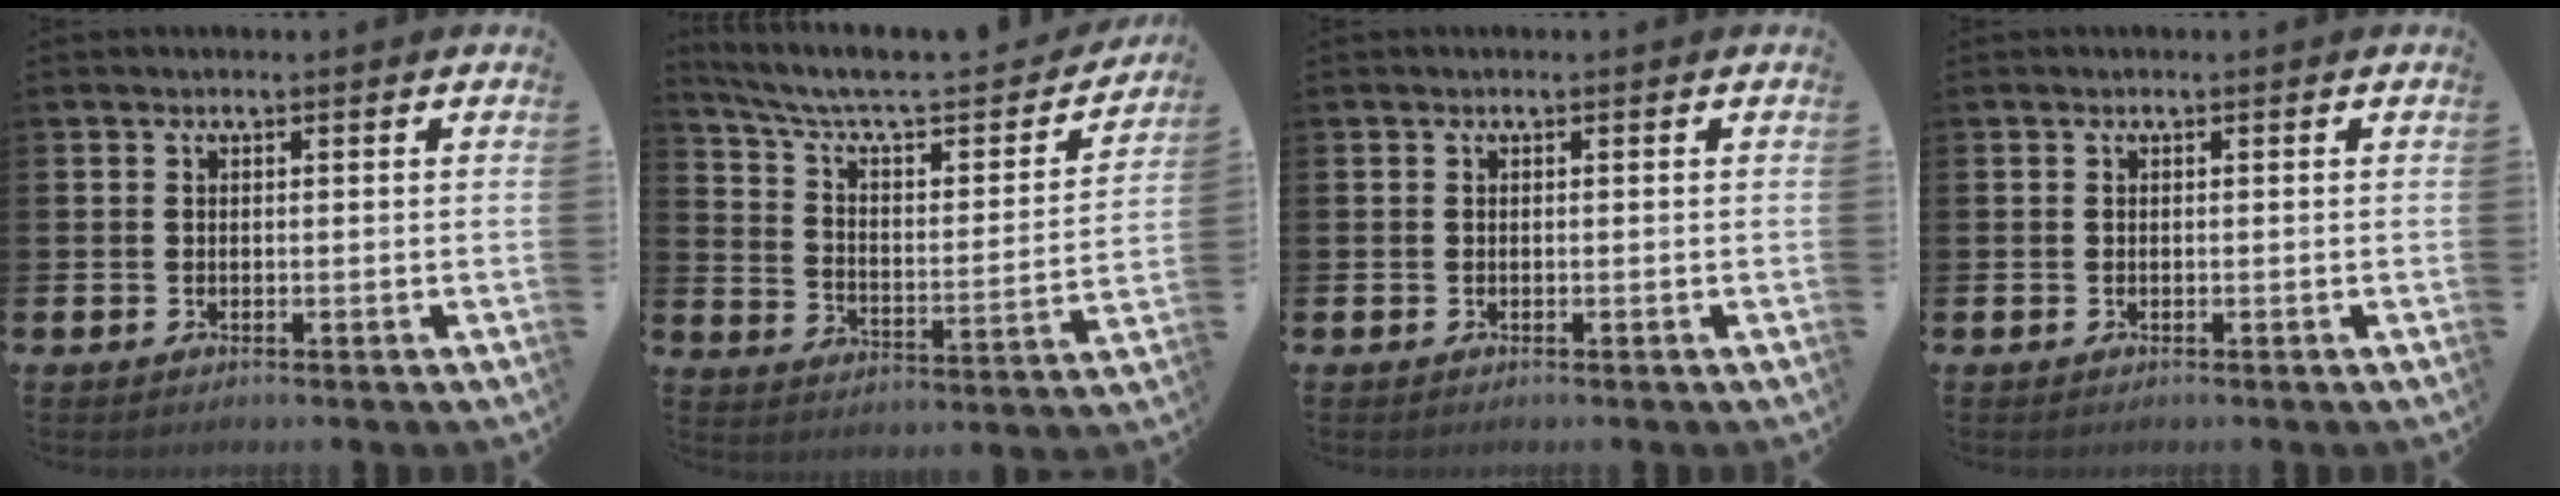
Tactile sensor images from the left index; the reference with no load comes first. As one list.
[{"total": 8.0, "force": [6.4, 2.4, 4.1], "torque": [-0.106, -0.045, 0.104]}, {"total": 0.0}, {"total": 0.0}]